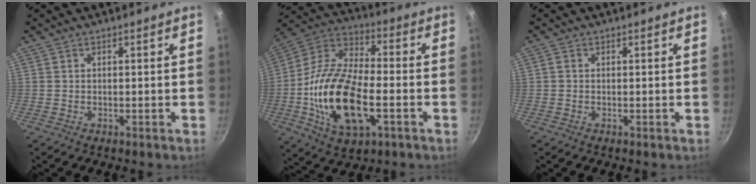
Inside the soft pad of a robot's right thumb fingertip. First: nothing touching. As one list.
[{"total": 21.2, "force": [-4.7, 10.5, 17.8], "torque": [-0.337, 0.027, -0.097]}, {"total": 0.6, "force": [0.0, 0.6, 0.3], "torque": [-0.004, 0.003, -0.001]}]